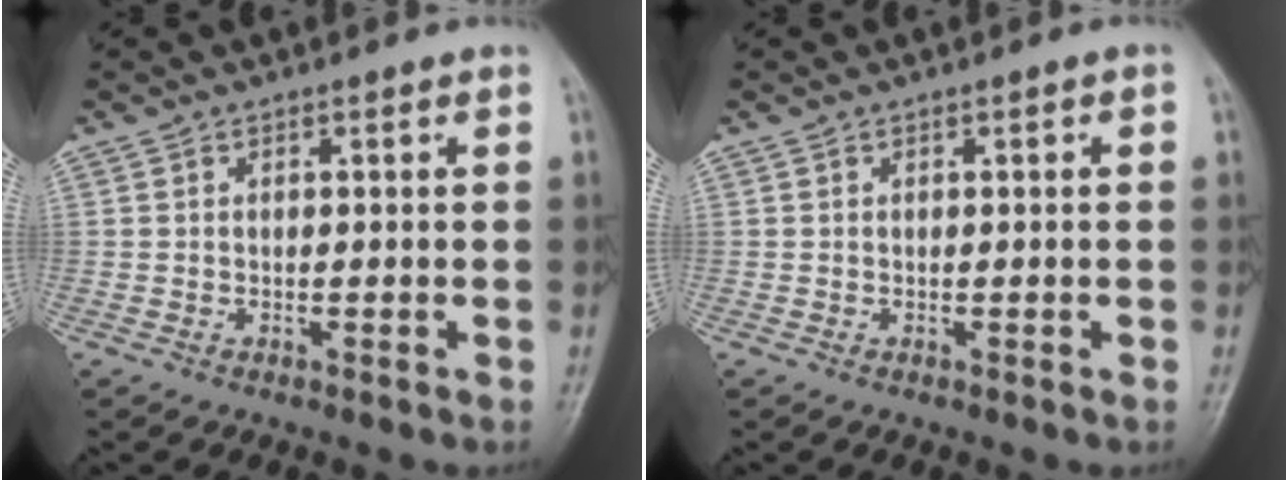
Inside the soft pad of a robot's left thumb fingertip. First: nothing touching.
{"total": 0.5, "force": [0.1, 0.2, 0.5], "torque": [-0.008, 0.001, 0.002]}